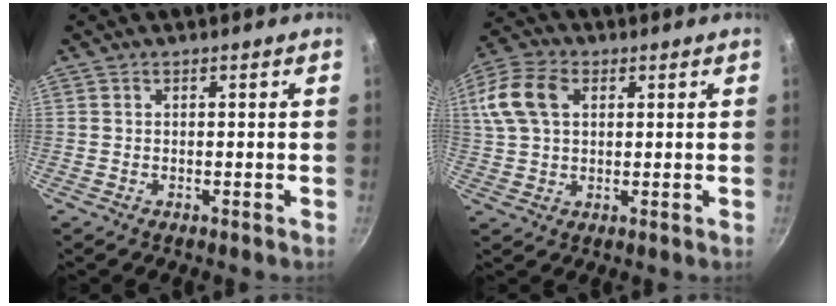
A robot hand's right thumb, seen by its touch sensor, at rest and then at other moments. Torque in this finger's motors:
{"motor_torque": [-0.80, 1.08, 0.19, -0.11, 0.09]}